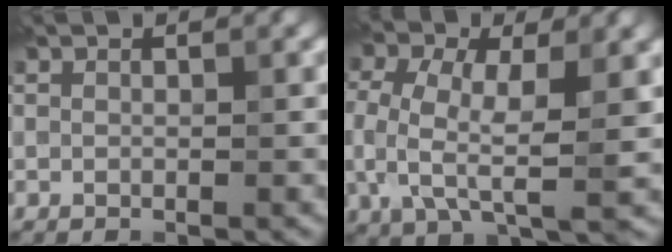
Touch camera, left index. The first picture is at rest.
{"total": 7.6, "force": [-0.2, 3.9, 6.5], "torque": [-0.141, 0.004, -0.008]}